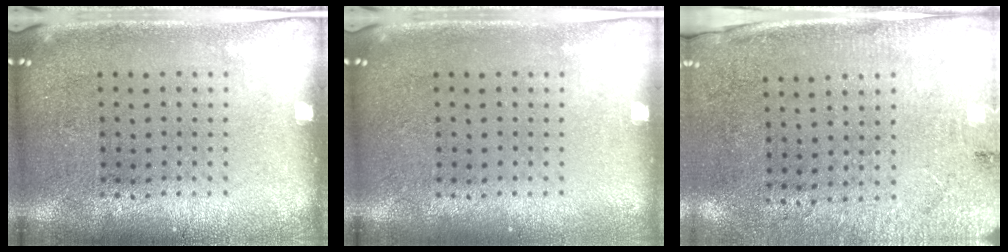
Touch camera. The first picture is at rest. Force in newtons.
{"total": 0.0}
{"total": 2.6, "press": 2.2, "slide": 1.4}